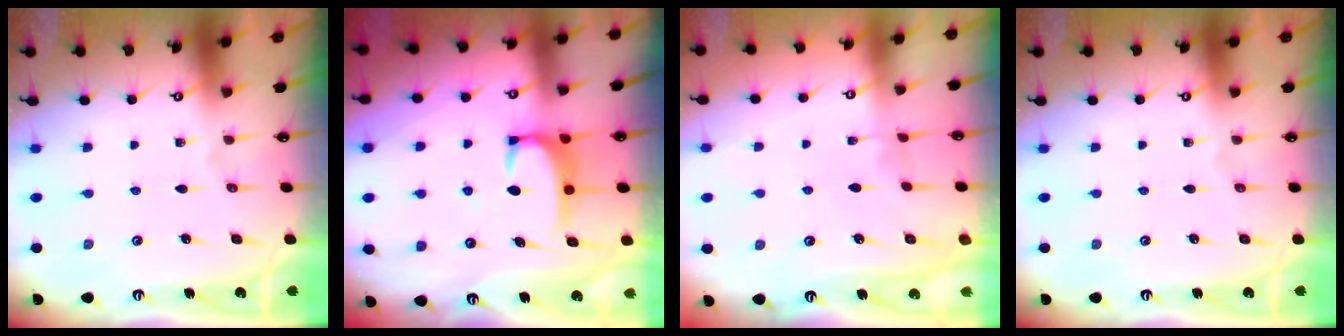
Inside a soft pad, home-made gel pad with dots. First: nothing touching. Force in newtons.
{"total": 2.7, "press": 2.7, "slide": 0.3}
{"total": 2.8, "press": 2.8, "slide": 0.3}
{"total": 0.0}